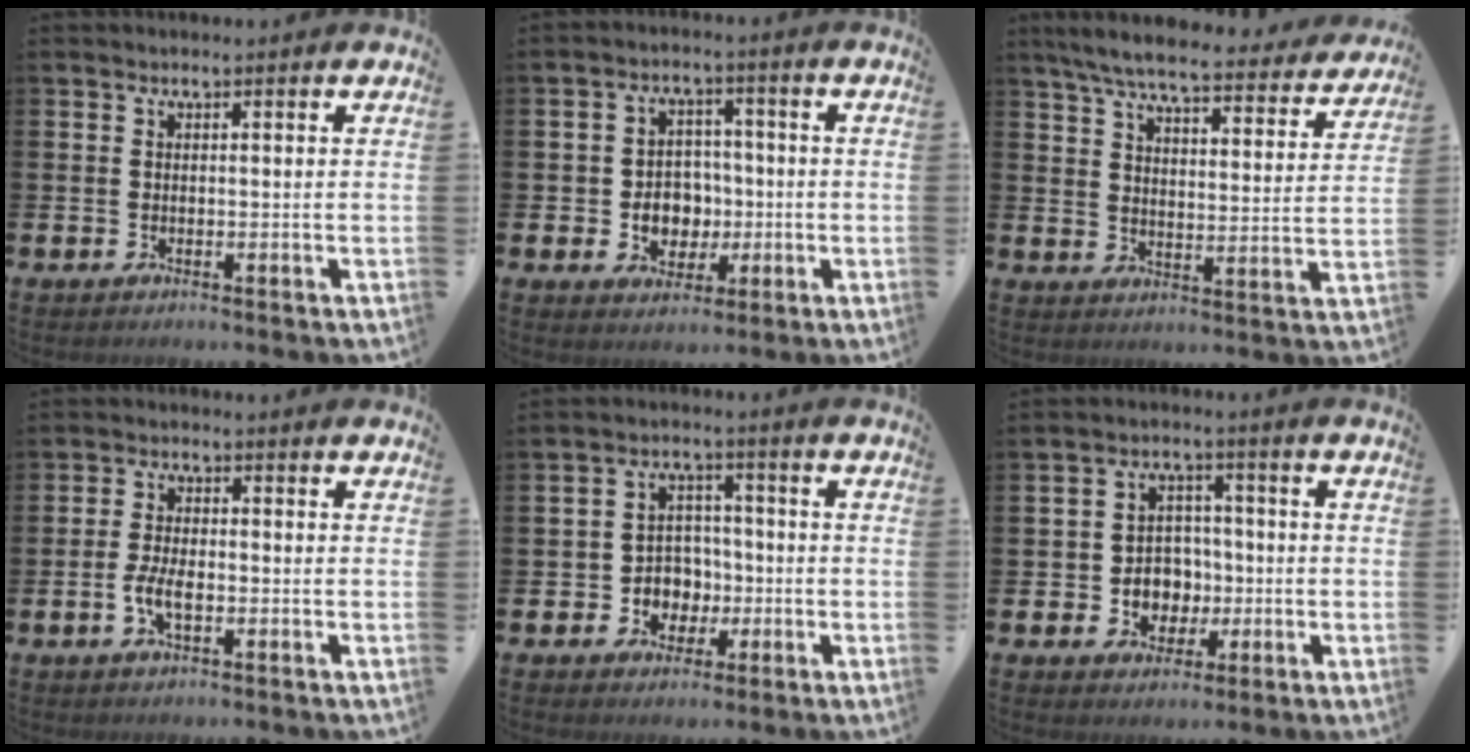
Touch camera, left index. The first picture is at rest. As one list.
[{"total": 4.9, "force": [-0.5, 4.5, 1.8], "torque": [-0.032, 0.003, -0.016]}, {"total": 7.0, "force": [6.3, 0.9, 2.9], "torque": [-0.077, -0.041, 0.104]}, {"total": 3.6, "force": [-0.9, 1.6, 3.1], "torque": [-0.067, 0.005, -0.016]}, {"total": 4.5, "force": [-0.7, 4.3, 1.0], "torque": [-0.025, 0.000, -0.020]}, {"total": 4.7, "force": [-0.6, 4.4, 1.6], "torque": [-0.035, 0.003, -0.017]}]